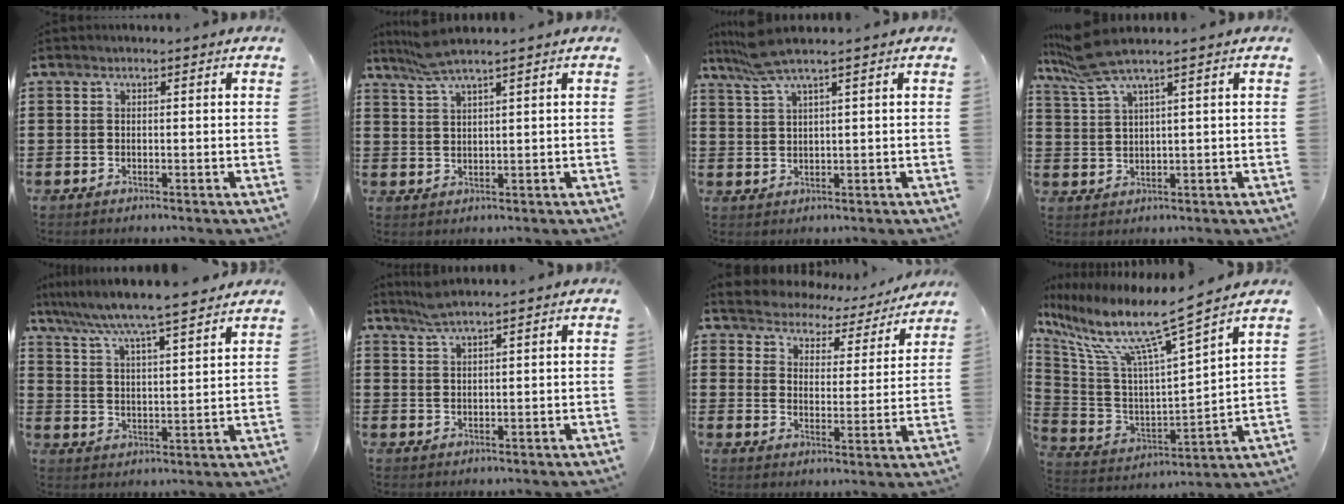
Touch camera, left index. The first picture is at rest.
{"total": 4.3, "force": [3.3, 0.0, 2.8], "torque": [-0.062, -0.001, 0.060]}
{"total": 4.8, "force": [3.3, 0.0, 3.5], "torque": [-0.077, 0.001, 0.060]}
{"total": 6.0, "force": [4.1, 0.3, 4.3], "torque": [-0.104, -0.008, 0.072]}
{"total": 6.0, "force": [5.5, -0.6, 2.4], "torque": [-0.070, -0.036, 0.090]}
{"total": 2.6, "force": [2.2, -0.1, 1.5], "torque": [-0.033, 0.002, 0.040]}
{"total": 3.9, "force": [3.9, 0.6, -0.5], "torque": [-0.018, -0.032, 0.062]}
{"total": 11.5, "force": [8.3, 0.5, 7.9], "torque": [-0.182, -0.059, 0.132]}